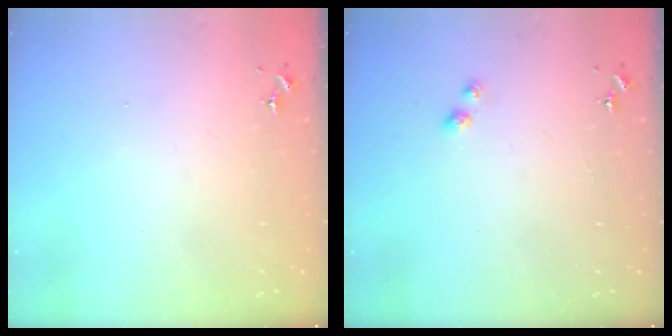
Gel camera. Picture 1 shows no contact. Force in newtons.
{"total": 2.9, "press": 2.9, "slide": 0.5}